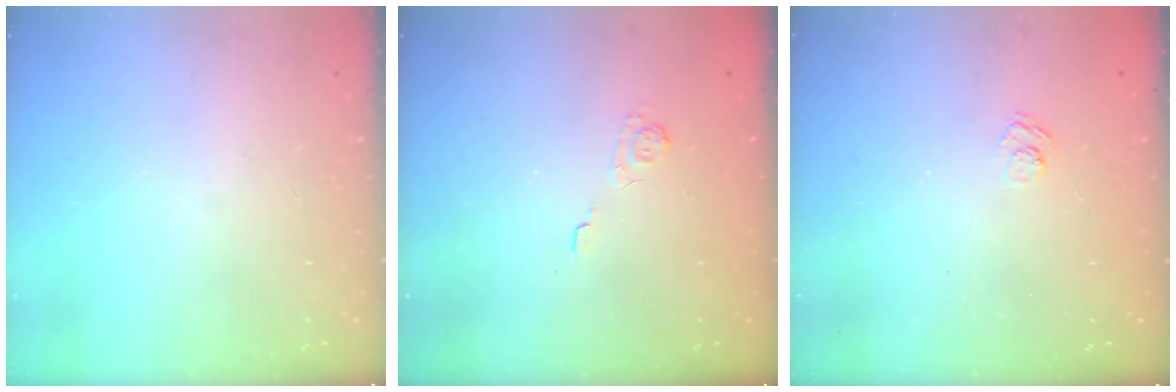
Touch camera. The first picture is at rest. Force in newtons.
{"total": 2.2, "press": 1.7, "slide": 1.4}
{"total": 2.4, "press": 2.0, "slide": 1.3}